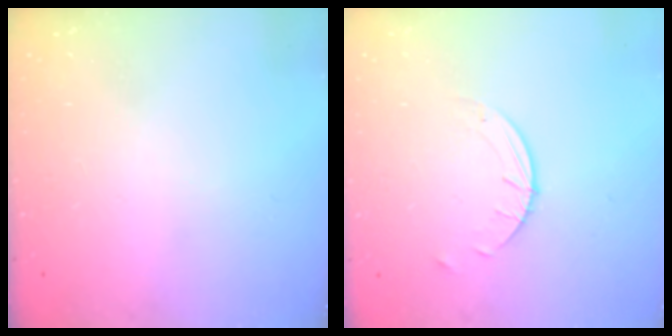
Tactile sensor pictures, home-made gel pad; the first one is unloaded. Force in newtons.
{"total": 2.7, "press": 2.7, "slide": 0.3}